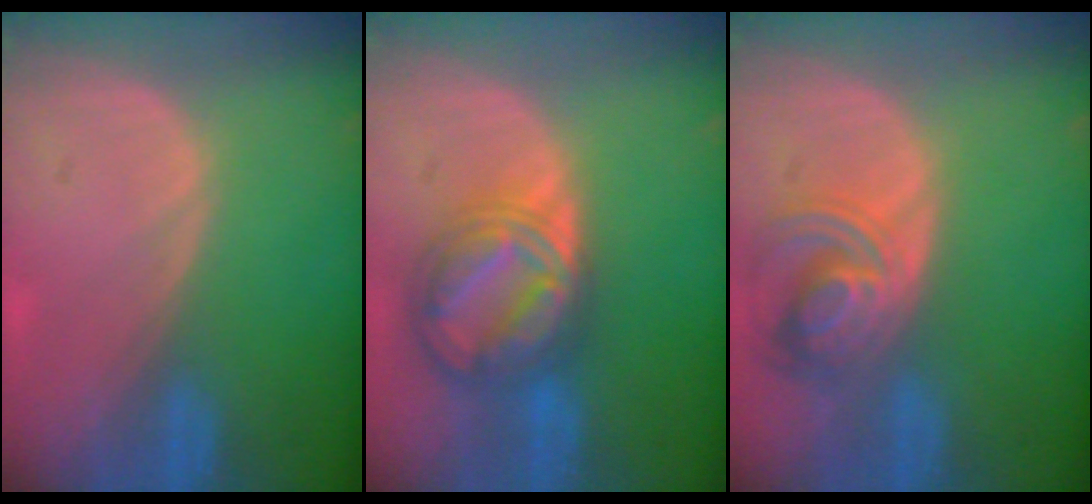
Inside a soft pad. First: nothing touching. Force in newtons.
{"total": 9.0, "press": 9.0, "slide": 0.7}
{"total": 7.4, "press": 6.7, "slide": 3.2}